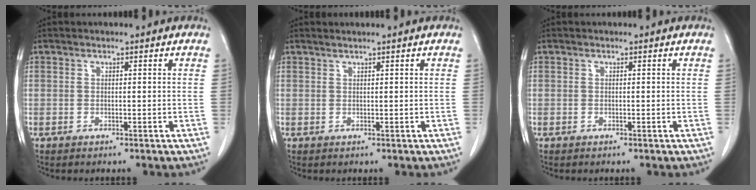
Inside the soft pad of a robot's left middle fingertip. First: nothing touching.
{"total": 0.8, "force": [0.6, -0.3, 0.3], "torque": [-0.010, 0.001, 0.017]}
{"total": 0.0}